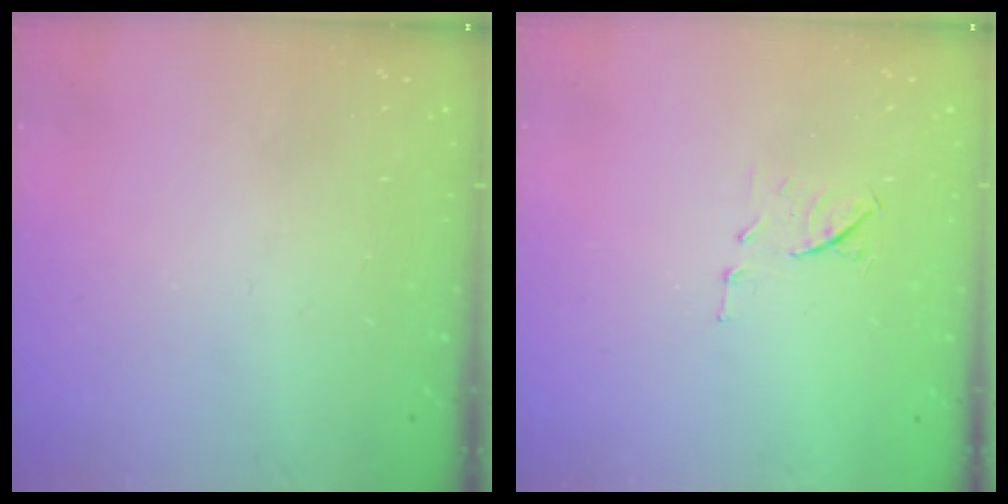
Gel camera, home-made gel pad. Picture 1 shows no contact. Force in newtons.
{"total": 7.1, "press": 6.9, "slide": 1.3}